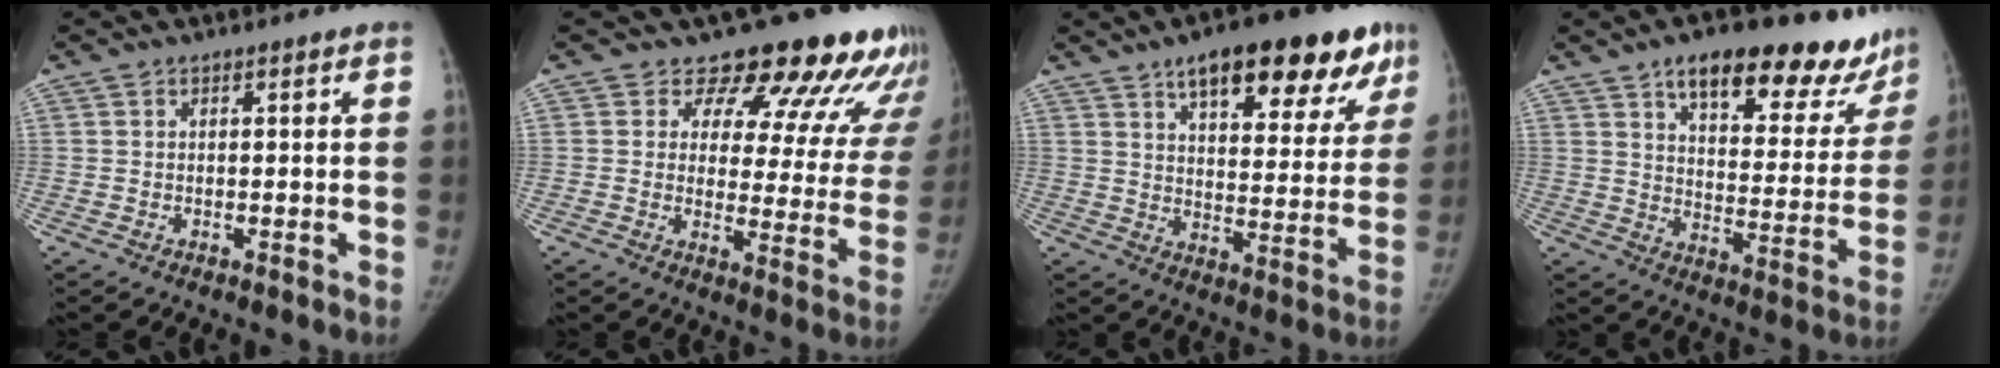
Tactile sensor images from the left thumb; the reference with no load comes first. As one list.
[{"total": 17.6, "force": [15.0, 7.2, 5.7], "torque": [-0.011, -0.096, 0.163]}, {"total": 21.9, "force": [13.2, 8.6, 15.3], "torque": [-0.162, -0.027, 0.185]}, {"total": 23.6, "force": [17.3, 9.6, 12.9], "torque": [-0.128, -0.075, 0.231]}]